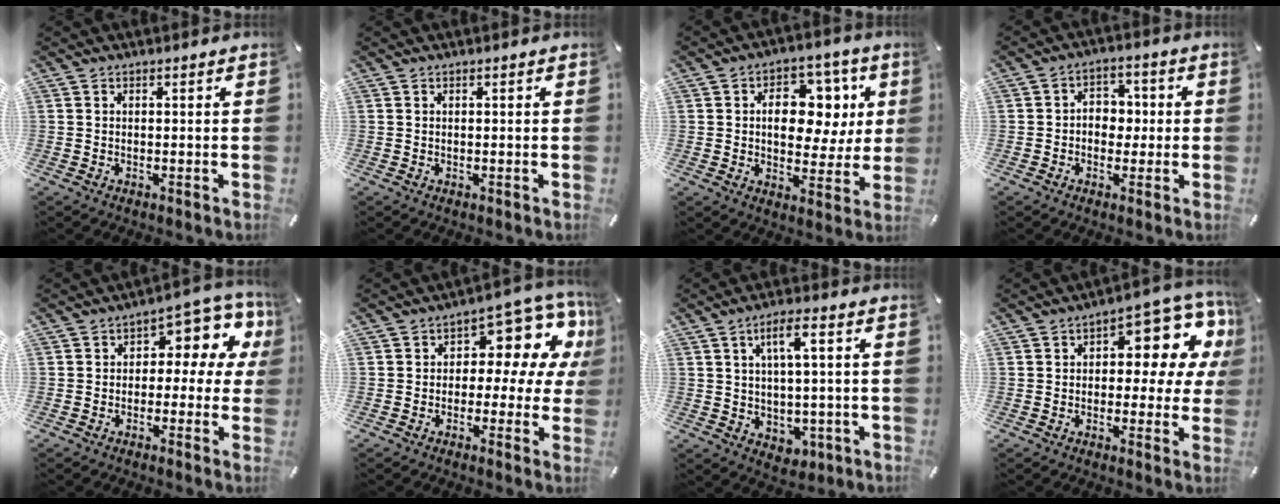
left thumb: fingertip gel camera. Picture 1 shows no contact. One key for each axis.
{"total": 0.0}
{"total": 12.6, "fx": 2.6, "fy": 9.3, "fz": 8.2, "tx": -0.106, "ty": -0.009, "tz": 0.045}
{"total": 5.7, "fx": -0.9, "fy": 4.8, "fz": 2.9, "tx": -0.036, "ty": 0.010, "tz": -0.021}
{"total": 8.8, "fx": 2.2, "fy": 5.1, "fz": 6.7, "tx": -0.081, "ty": -0.022, "tz": 0.036}
{"total": 11.3, "fx": 4.5, "fy": 6.7, "fz": 7.9, "tx": -0.096, "ty": -0.041, "tz": 0.075}
{"total": 7.5, "fx": 1.9, "fy": 4.4, "fz": 5.8, "tx": -0.092, "ty": -0.002, "tz": 0.030}
{"total": 11.6, "fx": 4.2, "fy": 6.0, "fz": 9.0, "tx": -0.102, "ty": -0.045, "tz": 0.067}